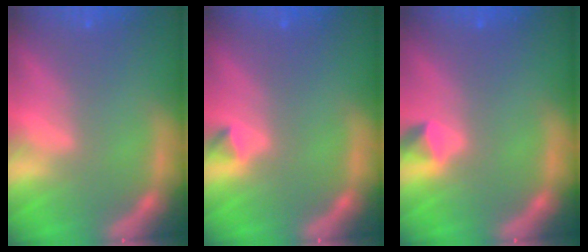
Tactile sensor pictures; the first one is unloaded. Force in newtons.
{"total": 0.9}
{"total": 1.4}